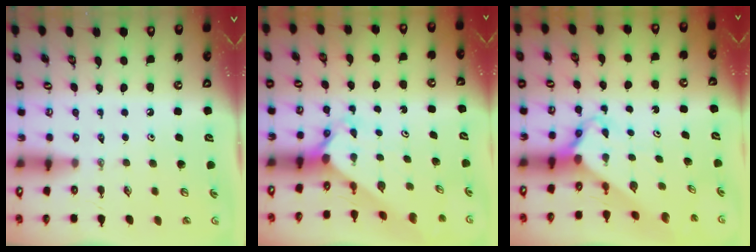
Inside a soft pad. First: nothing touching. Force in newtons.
{"total": 2.5, "press": 2.5, "slide": 0.3}
{"total": 2.7, "press": 2.7, "slide": 0.2}